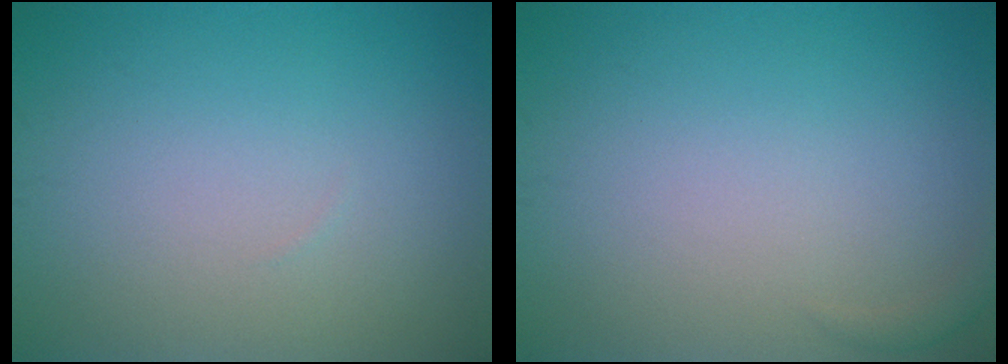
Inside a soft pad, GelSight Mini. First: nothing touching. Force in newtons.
{"total": 0.7, "press": 0.7, "slide": 0.1}